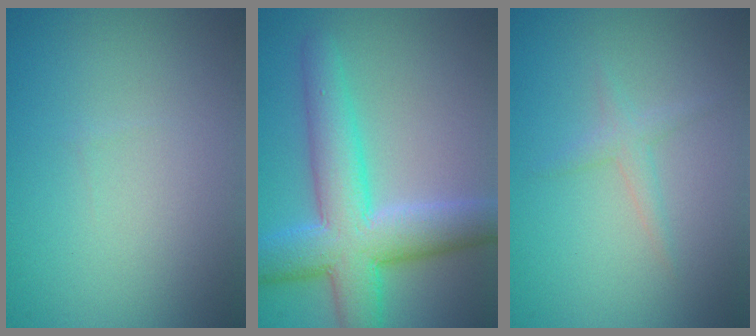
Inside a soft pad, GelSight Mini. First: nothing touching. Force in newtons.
{"total": 8.3, "press": 8.3, "slide": 0.1}
{"total": 1.3, "press": 1.3, "slide": 0.0}